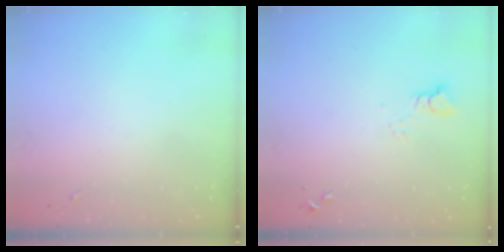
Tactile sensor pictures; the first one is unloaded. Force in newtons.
{"total": 3.0, "press": 3.0, "slide": 0.2}